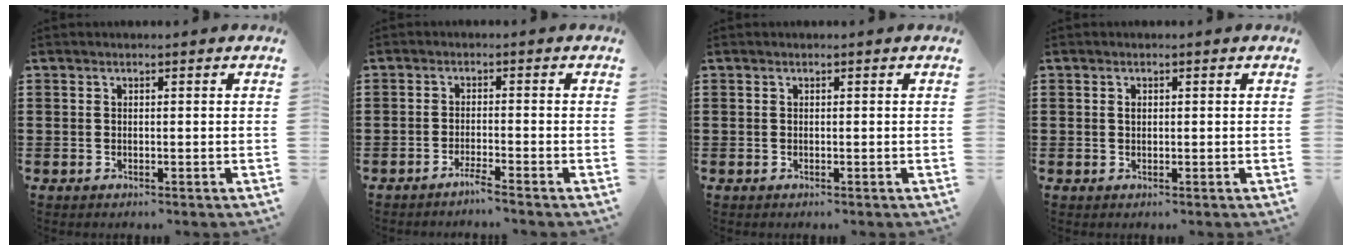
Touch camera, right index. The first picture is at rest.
{"total": 2.1, "force": [-1.8, -0.4, 0.9], "torque": [-0.016, -0.002, -0.034]}
{"total": 0.0}
{"total": 0.7, "force": [0.2, 0.5, 0.5], "torque": [-0.011, 0.000, 0.004]}